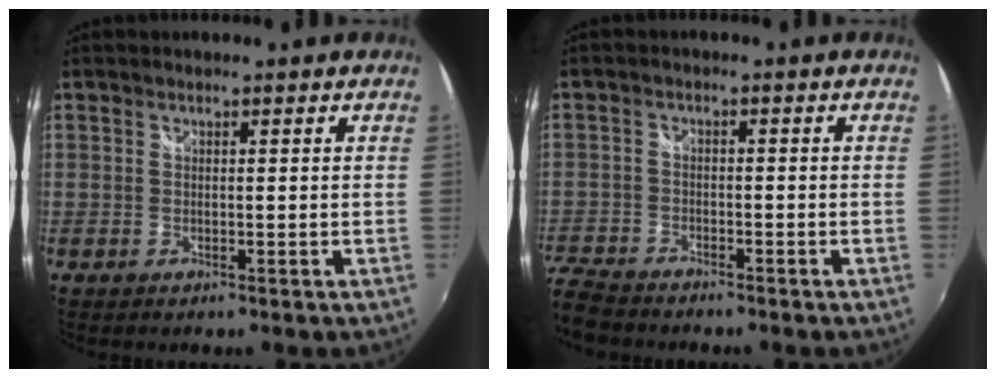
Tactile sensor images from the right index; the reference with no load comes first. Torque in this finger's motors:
{"motor_torque": [-0.69, -0.66, -0.58, -0.21]}